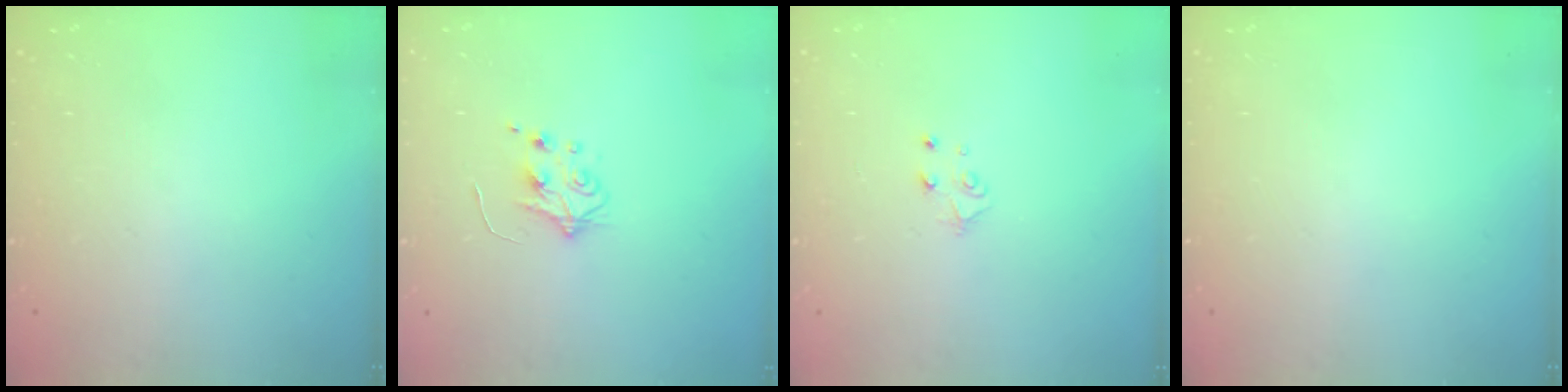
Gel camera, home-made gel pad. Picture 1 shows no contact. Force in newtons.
{"total": 4.9, "press": 4.8, "slide": 0.5}
{"total": 4.8, "press": 4.8, "slide": 0.5}
{"total": 0.0}